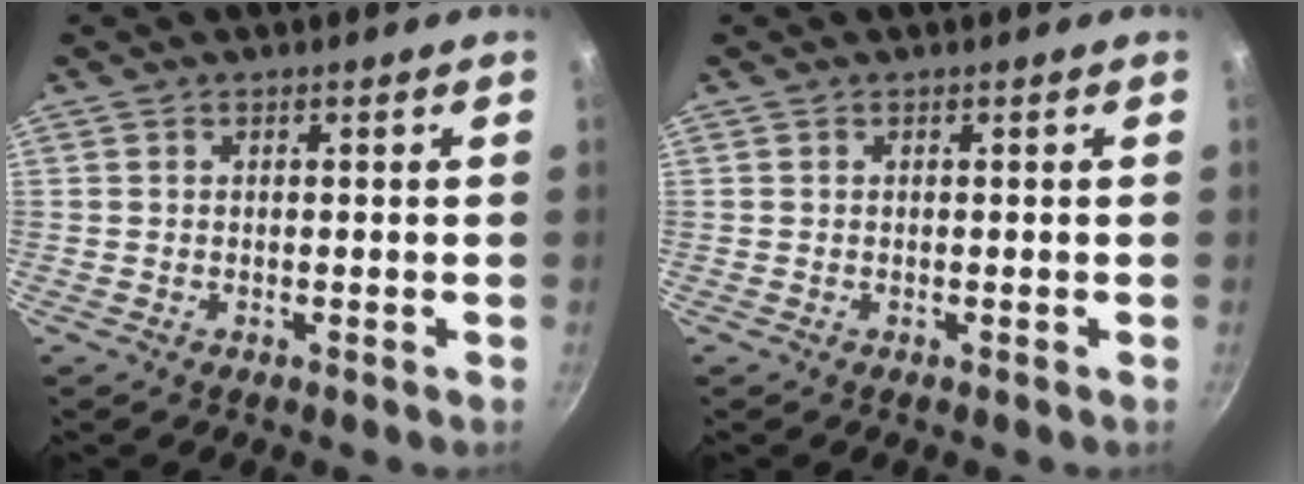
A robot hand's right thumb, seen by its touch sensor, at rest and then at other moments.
{"total": 0.0}